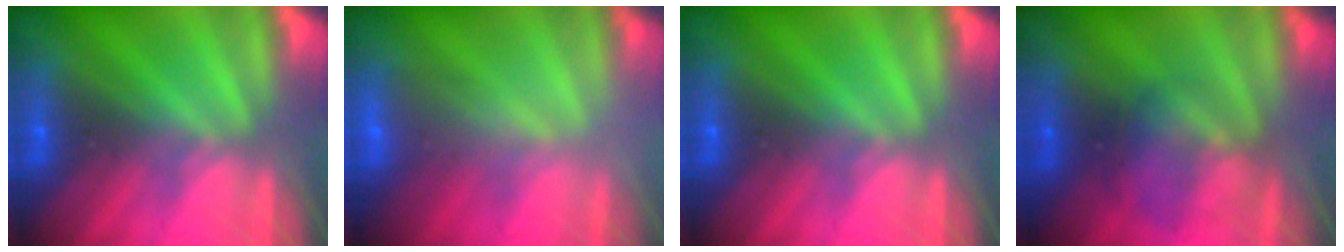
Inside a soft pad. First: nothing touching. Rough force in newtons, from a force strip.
{"total": 2.3}
{"total": 0.0}
{"total": 2.3}